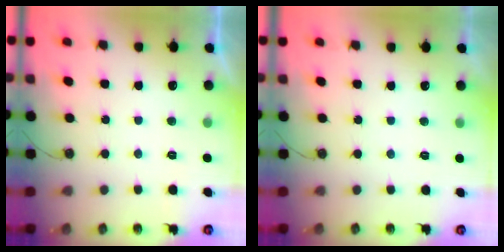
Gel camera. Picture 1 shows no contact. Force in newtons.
{"total": 0.8, "press": 0.5, "slide": 0.6}